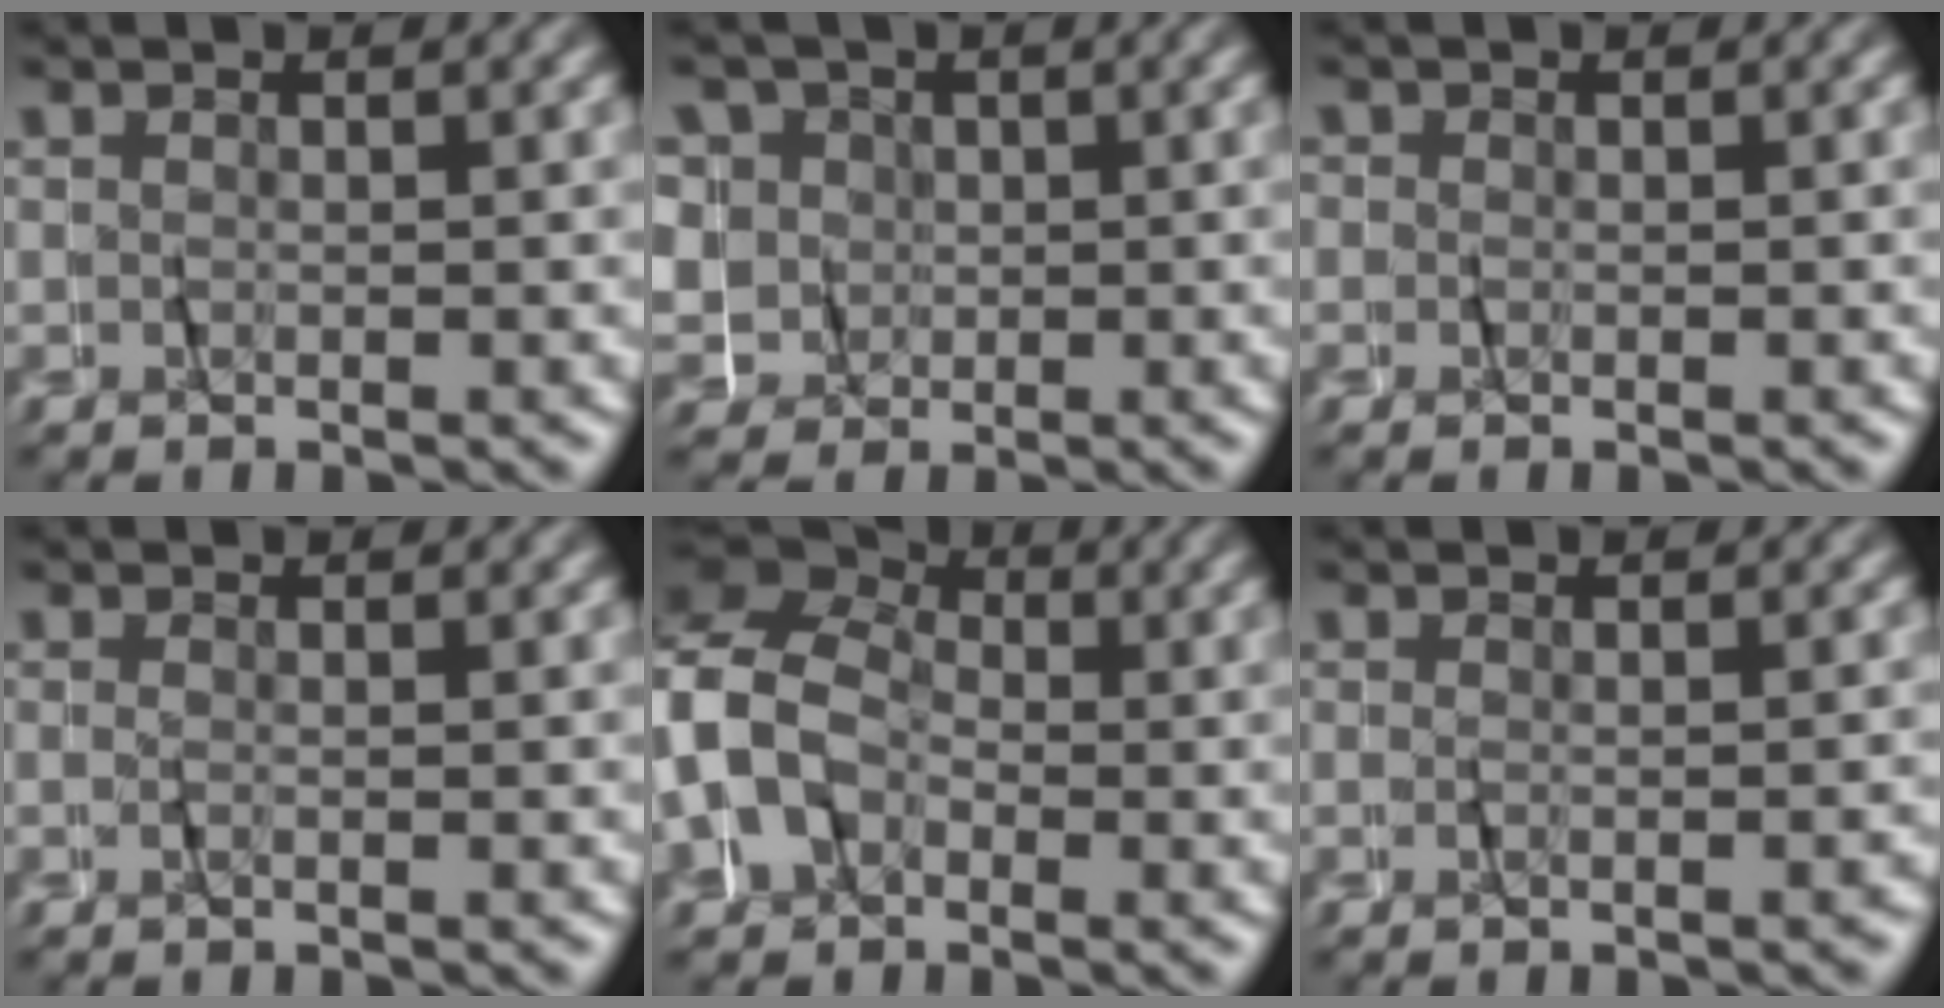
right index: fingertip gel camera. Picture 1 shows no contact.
{"total": 9.8, "force": [-0.1, 9.3, 3.1], "torque": [-0.105, -0.021, -0.004]}
{"total": 1.3, "force": [0.1, 1.2, 0.5], "torque": [-0.018, -0.004, 0.003]}
{"total": 1.1, "force": [-0.7, -0.8, -0.2], "torque": [0.003, 0.001, -0.015]}
{"total": 12.7, "force": [-0.4, 11.8, 4.7], "torque": [-0.156, -0.015, -0.026]}
{"total": 1.3, "force": [-1.0, -0.9, 0.0], "torque": [-0.001, -0.001, -0.016]}